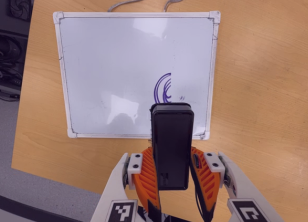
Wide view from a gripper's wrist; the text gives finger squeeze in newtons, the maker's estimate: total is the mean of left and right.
{"total": 6.7, "left": 5.5, "right": 7.9}